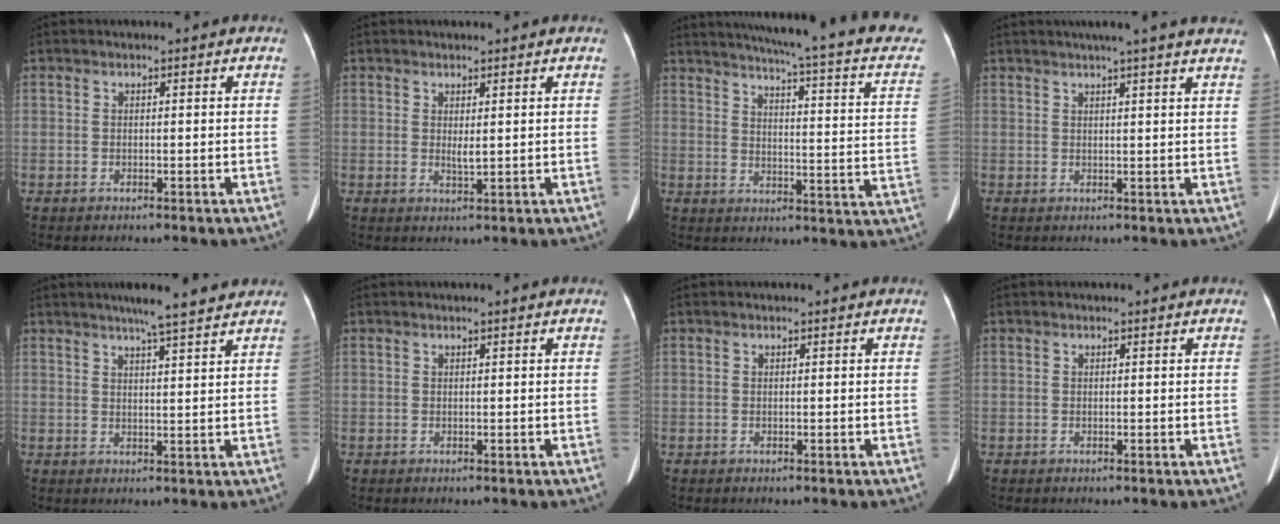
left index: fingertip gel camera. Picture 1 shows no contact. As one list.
[{"total": 1.5, "force": [0.6, 0.2, 1.4], "torque": [-0.030, -0.001, 0.012]}, {"total": 21.2, "force": [17.2, 1.1, 12.4], "torque": [-0.174, -0.043, 0.190]}, {"total": 12.6, "force": [10.9, 0.1, 6.3], "torque": [-0.091, 0.018, 0.120]}, {"total": 7.5, "force": [6.2, 0.0, 4.1], "torque": [-0.063, 0.013, 0.085]}, {"total": 0.0}, {"total": 0.0}, {"total": 0.0}]